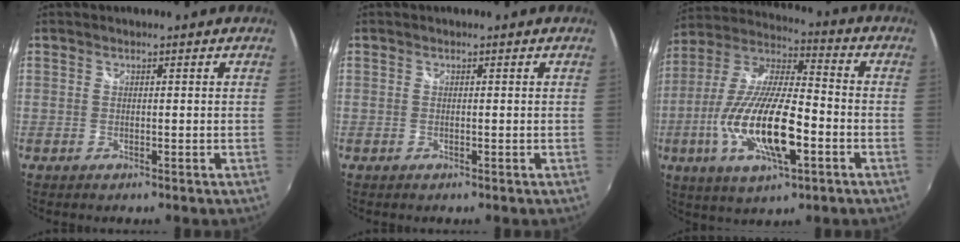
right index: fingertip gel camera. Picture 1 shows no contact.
{"total": 0.0}
{"total": 19.5, "force": [-6.0, 5.9, 17.5], "torque": [-0.354, -0.019, -0.112]}